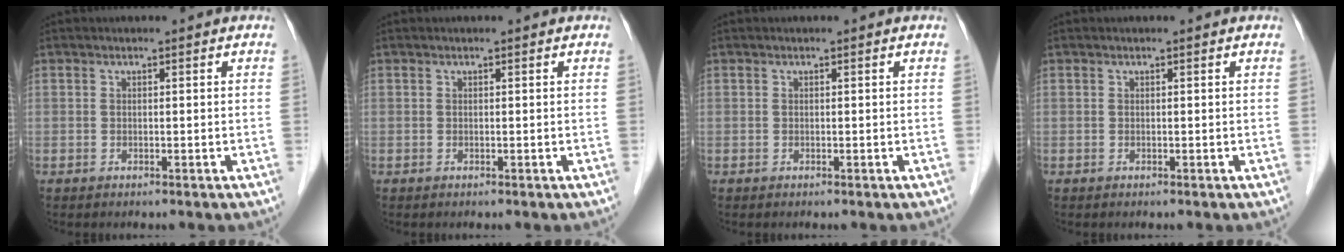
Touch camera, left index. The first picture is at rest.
{"total": 0.0}
{"total": 0.0}
{"total": 0.0}